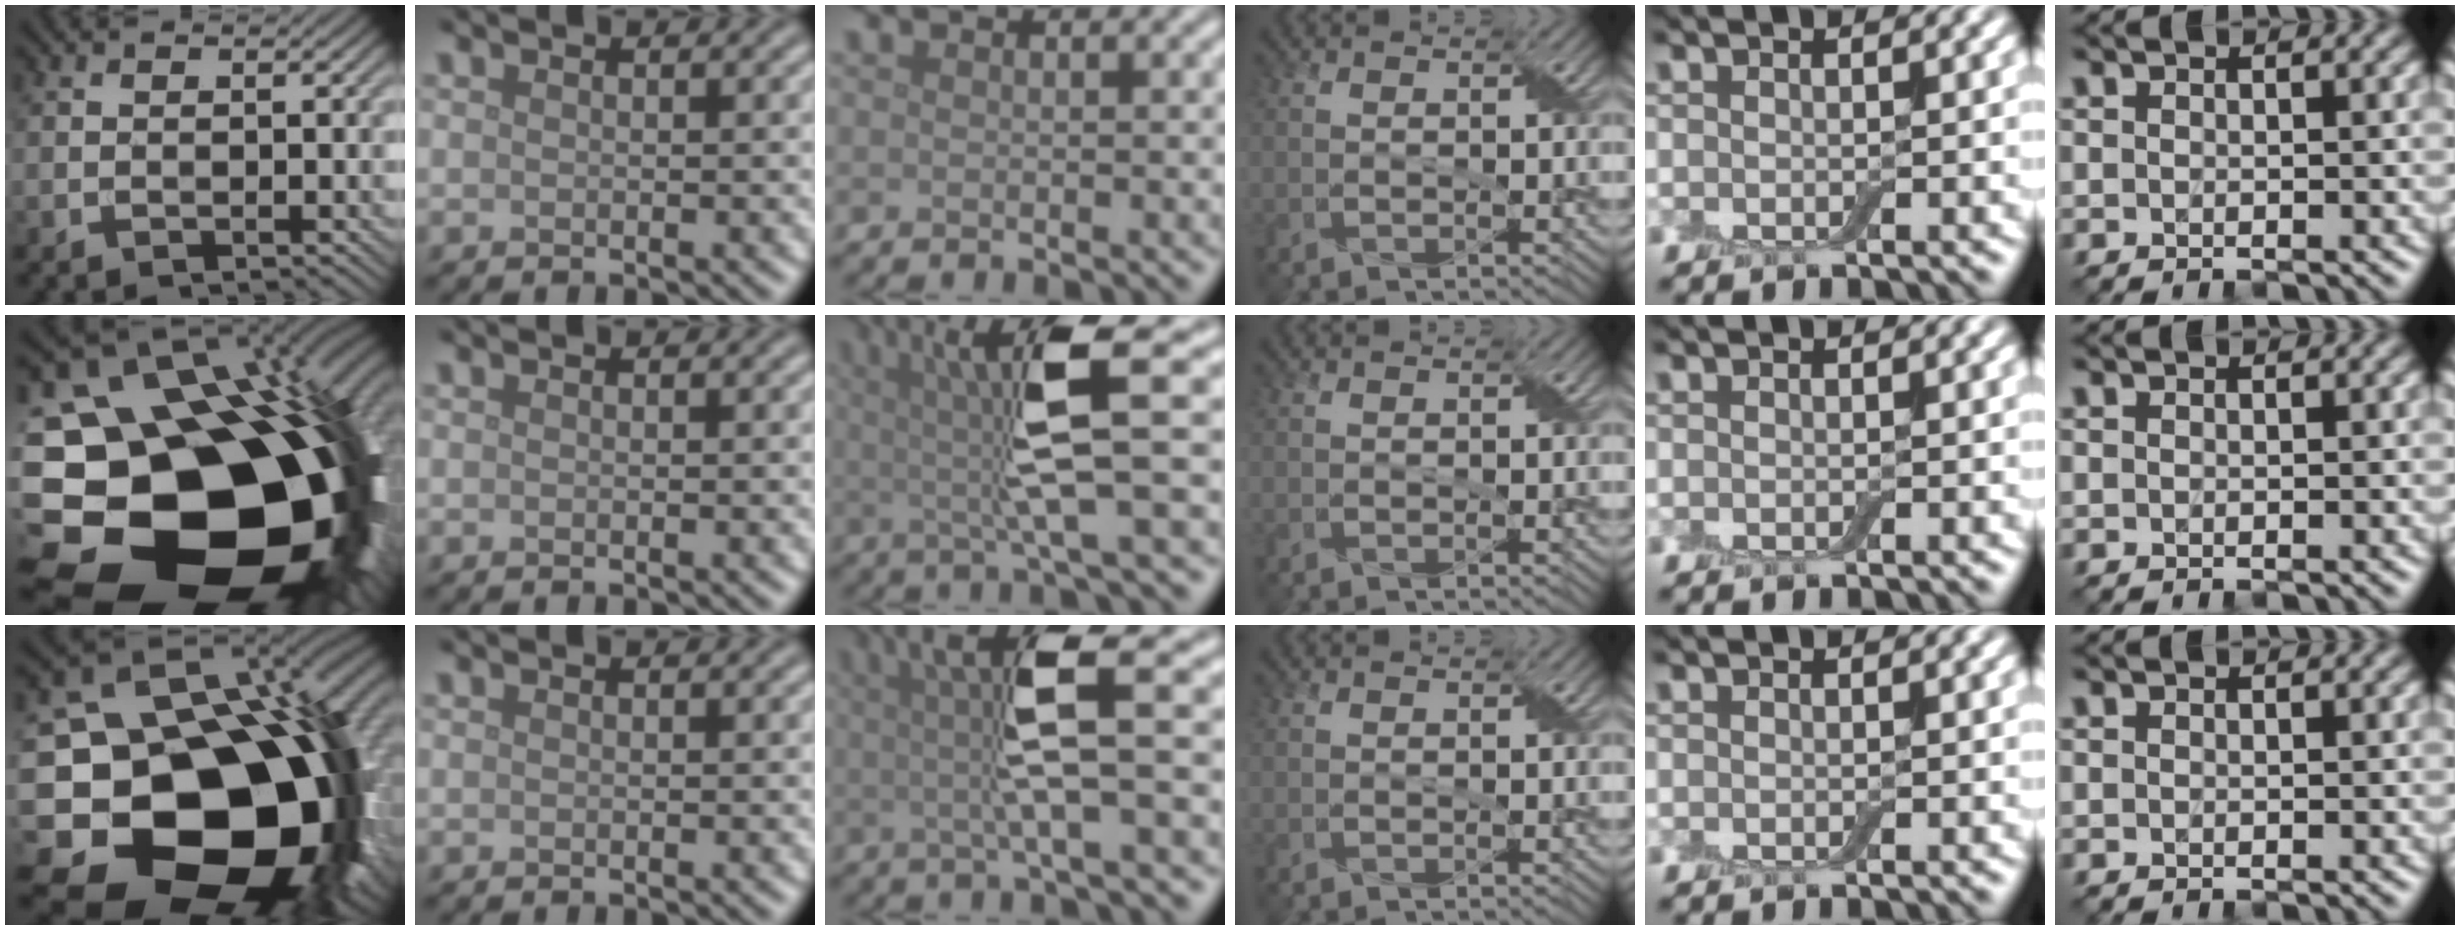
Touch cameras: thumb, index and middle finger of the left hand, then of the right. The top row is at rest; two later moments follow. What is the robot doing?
{"motion": "wrap", "object": "adhesive wrap"}